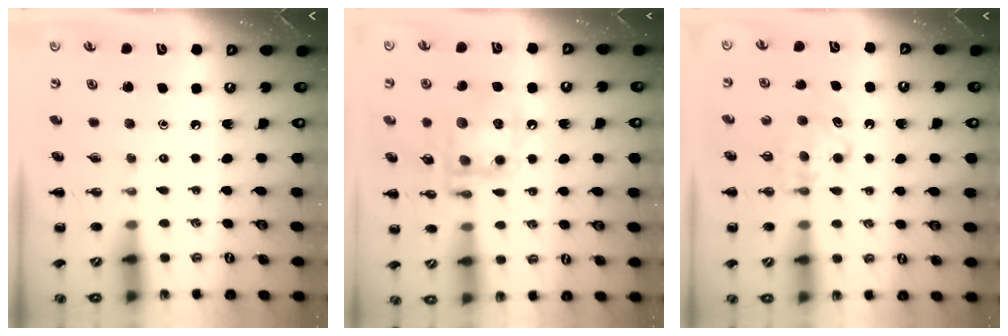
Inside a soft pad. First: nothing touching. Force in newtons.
{"total": 14.7, "press": 14.5, "slide": 2.5}
{"total": 5.3, "press": 5.1, "slide": 1.4}